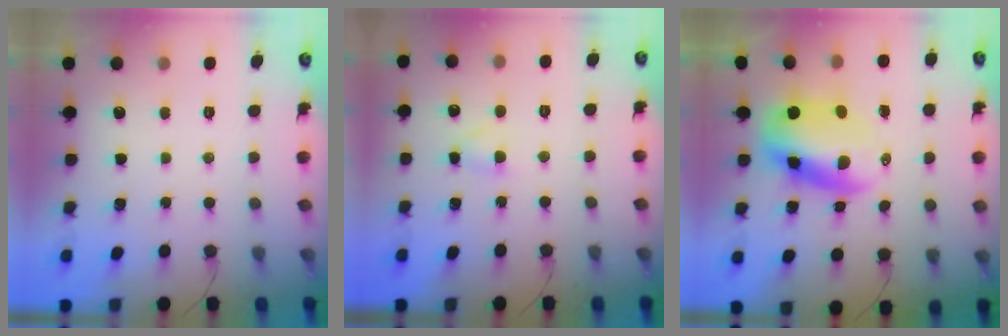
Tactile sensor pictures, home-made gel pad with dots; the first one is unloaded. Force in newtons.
{"total": 2.8, "press": 2.6, "slide": 1.1}
{"total": 10.0, "press": 9.7, "slide": 2.5}